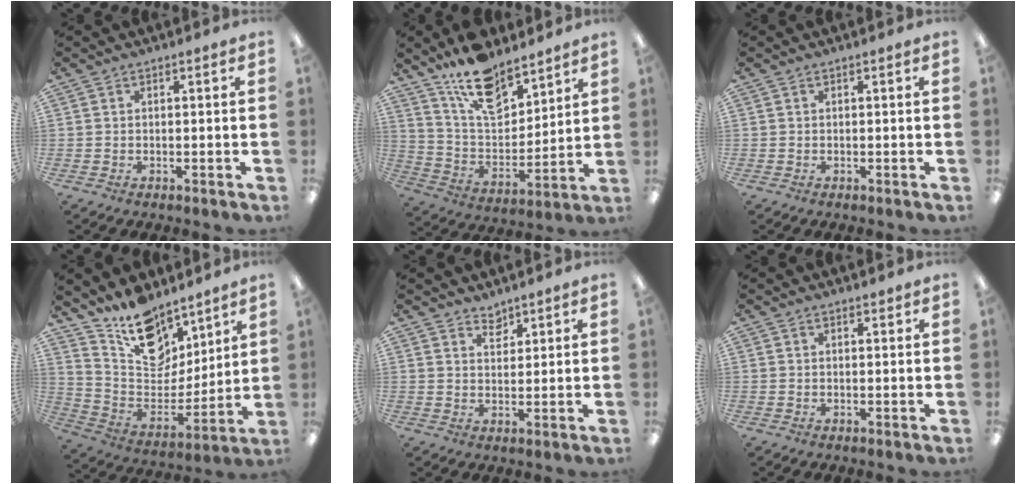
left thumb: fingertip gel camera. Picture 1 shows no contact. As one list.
[{"total": 15.3, "force": [11.9, 6.8, 6.7], "torque": [-0.124, -0.071, 0.217]}, {"total": 0.0}, {"total": 16.6, "force": [12.6, 9.2, 5.8], "torque": [-0.104, -0.095, 0.234]}, {"total": 3.3, "force": [3.1, 1.3, 0.4], "torque": [0.003, -0.022, 0.055]}, {"total": 0.8, "force": [0.7, 0.4, 0.2], "torque": [-0.004, 0.001, 0.013]}]